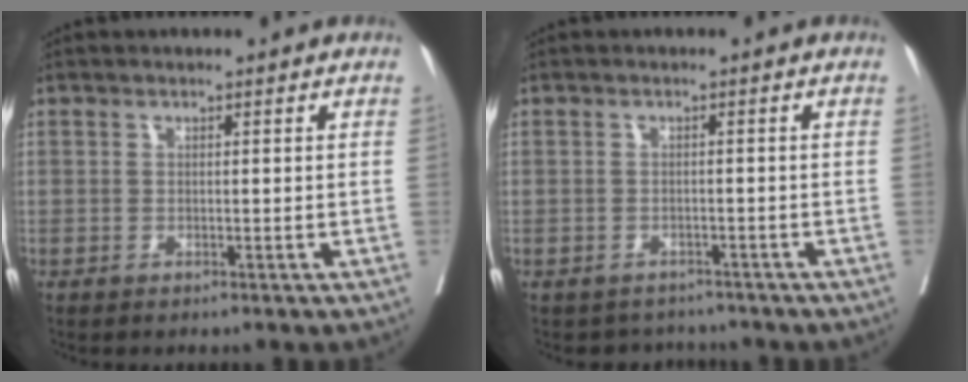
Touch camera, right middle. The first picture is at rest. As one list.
[{"total": 3.3, "force": [-3.0, 1.4, -0.6], "torque": [0.008, 0.009, -0.042]}]